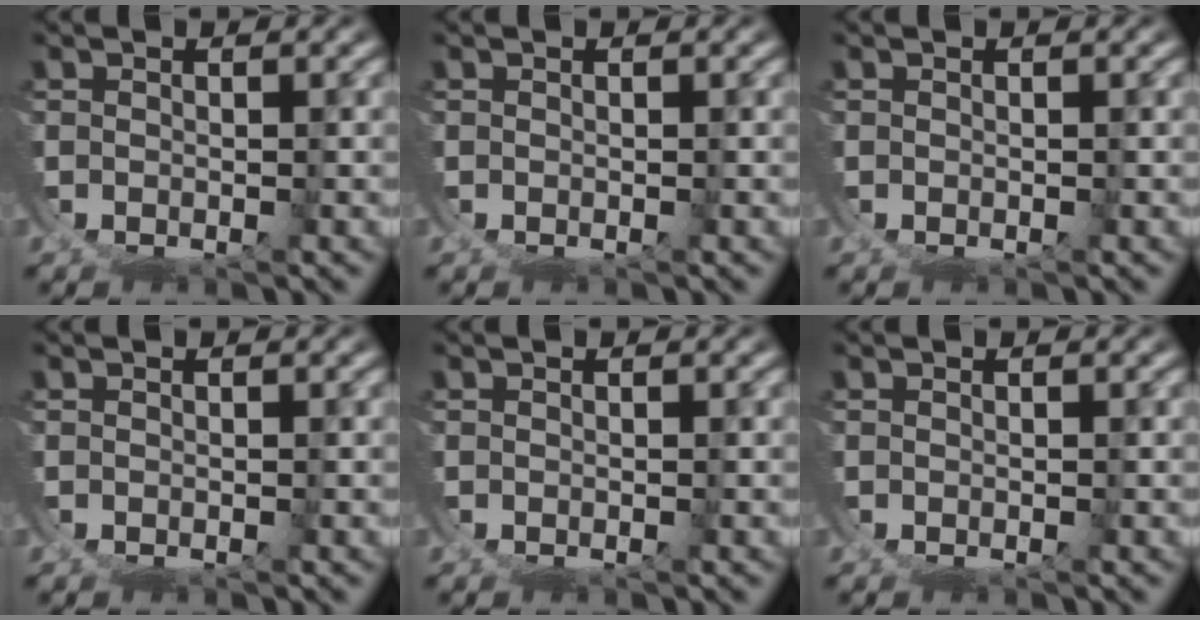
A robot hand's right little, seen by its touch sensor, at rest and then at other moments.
{"total": 0.0}
{"total": 0.0}
{"total": 0.0}
{"total": 0.0}
{"total": 0.0}